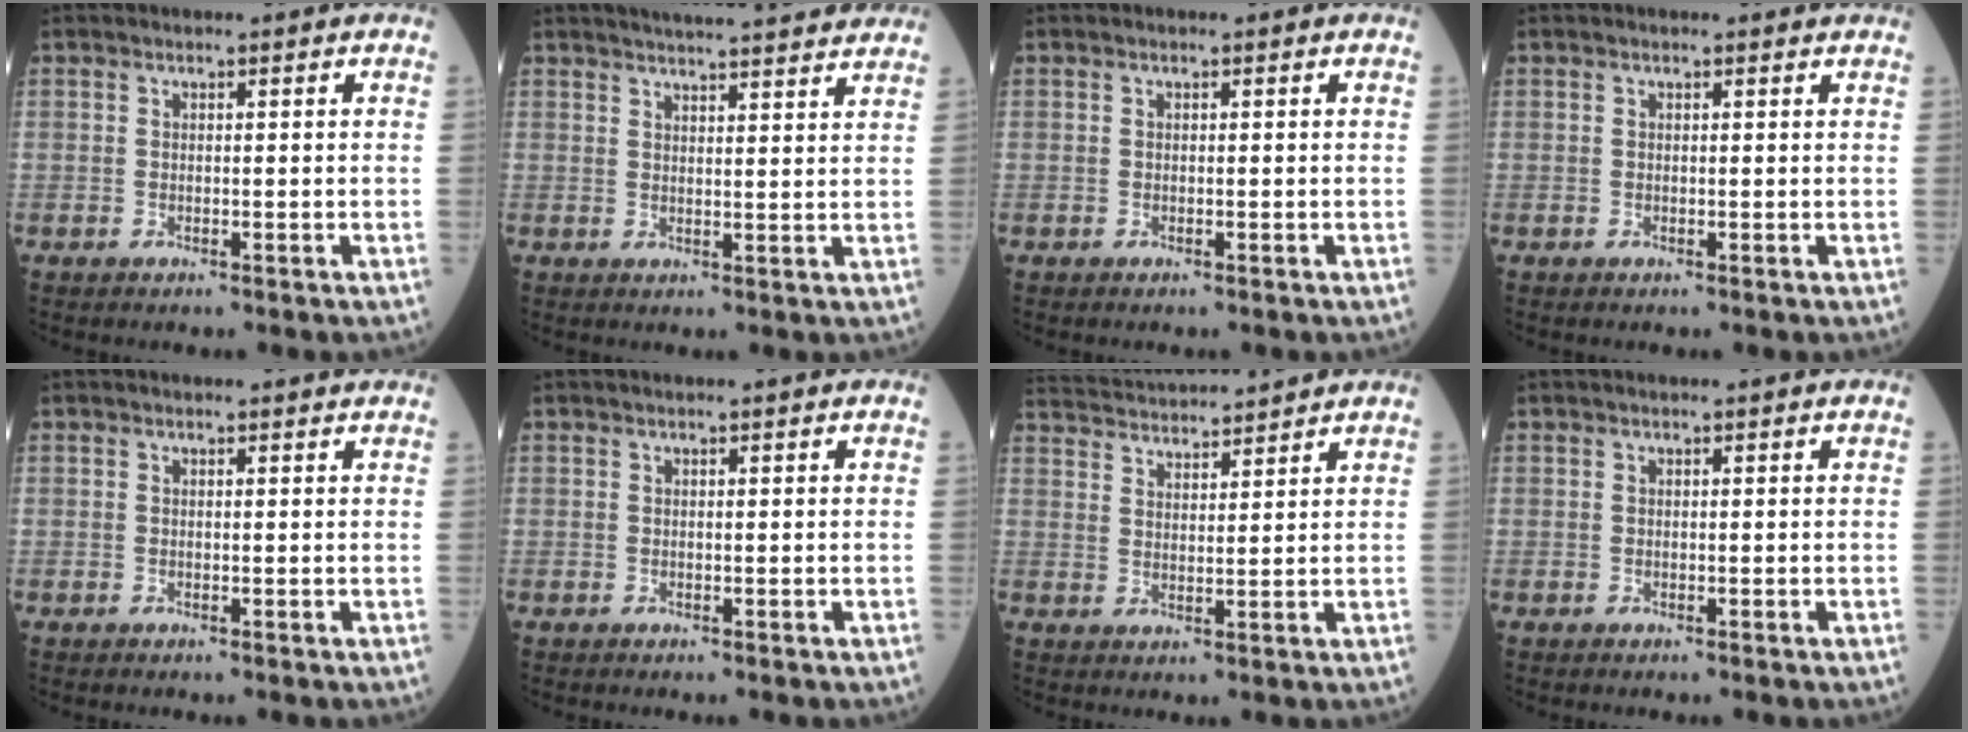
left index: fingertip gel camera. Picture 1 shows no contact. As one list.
[{"total": 15.1, "force": [13.9, 1.1, 5.8], "torque": [-0.080, 0.016, 0.170]}, {"total": 0.0}, {"total": 1.1, "force": [1.1, 0.1, 0.1], "torque": [-0.011, 0.002, 0.006]}, {"total": 1.6, "force": [1.5, 0.1, 0.2], "torque": [-0.010, 0.004, 0.011]}, {"total": 0.0}, {"total": 12.4, "force": [11.9, 0.8, 3.5], "torque": [-0.078, 0.037, 0.190]}, {"total": 0.0}]